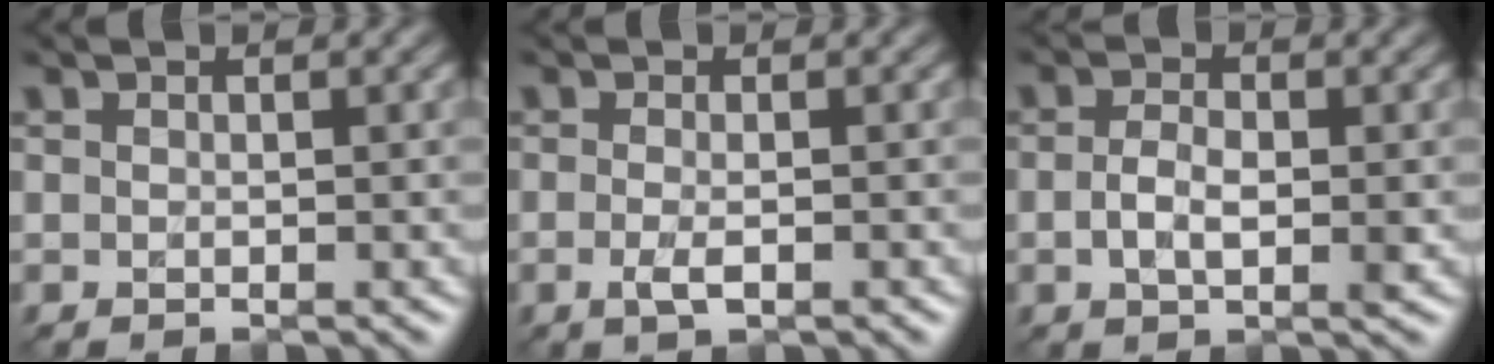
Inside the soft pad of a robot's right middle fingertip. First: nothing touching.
{"total": 1.7, "force": [-0.8, 0.4, 1.4], "torque": [-0.030, -0.010, -0.015]}
{"total": 2.4, "force": [-0.6, 1.1, 2.0], "torque": [-0.040, -0.008, -0.012]}